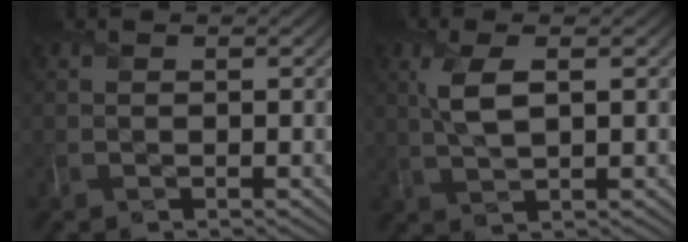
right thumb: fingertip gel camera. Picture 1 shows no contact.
{"total": 4.2, "force": [1.1, 1.6, 3.8], "torque": [-0.093, 0.003, 0.023]}